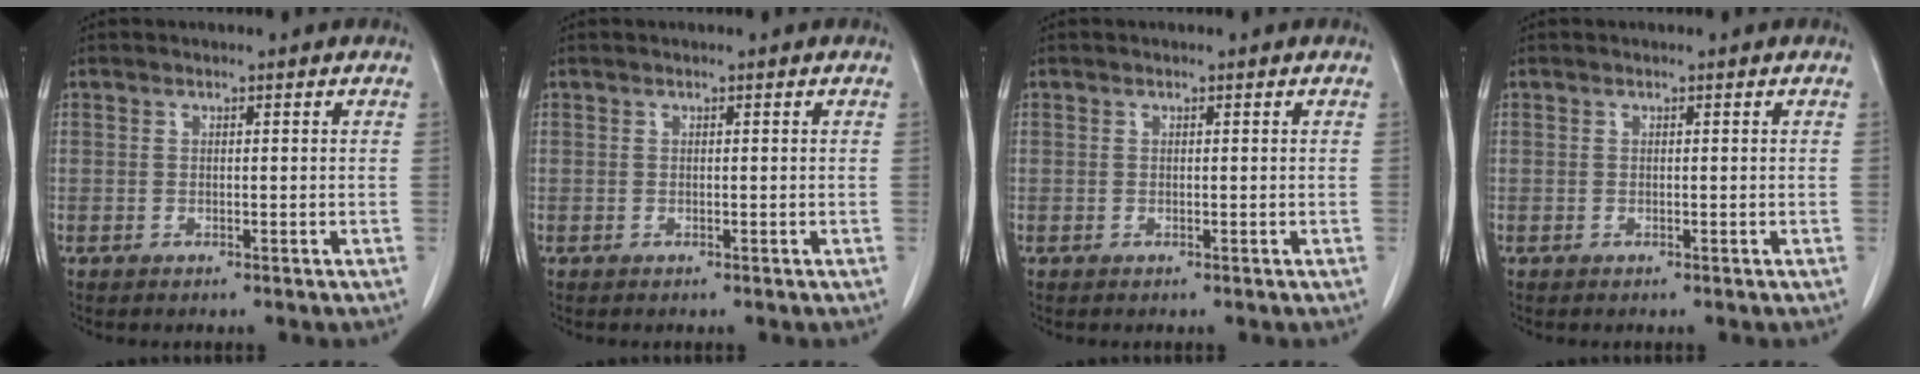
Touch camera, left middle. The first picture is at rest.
{"total": 0.0}
{"total": 0.0}
{"total": 0.0}